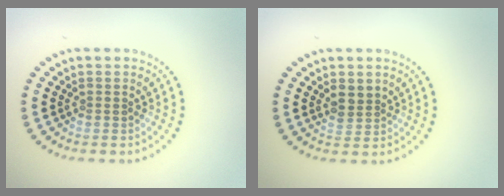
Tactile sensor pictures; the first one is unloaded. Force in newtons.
{"total": 1.7, "press": 1.5, "slide": 0.9}